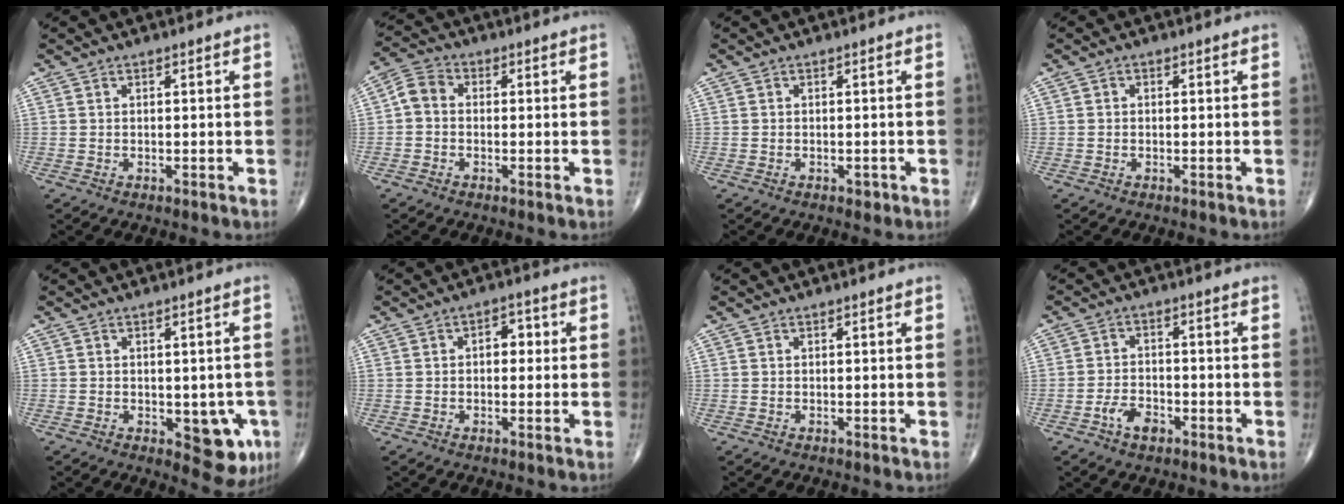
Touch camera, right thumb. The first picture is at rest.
{"total": 4.4, "force": [-0.3, 3.4, 2.8], "torque": [-0.043, 0.013, -0.021]}
{"total": 1.0, "force": [-0.5, 0.7, 0.6], "torque": [-0.005, 0.000, -0.007]}
{"total": 0.5, "force": [-0.1, 0.4, 0.2], "torque": [-0.001, 0.001, -0.005]}
{"total": 8.1, "force": [-2.3, 4.2, 6.5], "torque": [-0.038, -0.005, -0.021]}
{"total": 3.5, "force": [0.3, 2.3, 2.6], "torque": [-0.022, 0.010, -0.001]}
{"total": 0.0}
{"total": 4.8, "force": [-2.5, 2.8, 2.9], "torque": [-0.044, 0.018, -0.047]}